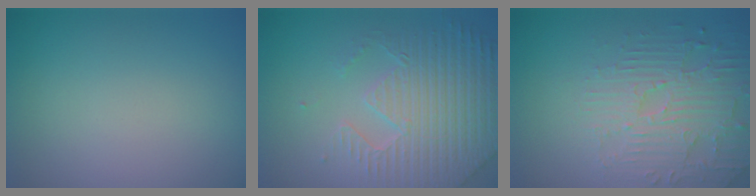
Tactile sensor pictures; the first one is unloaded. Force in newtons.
{"total": 6.6, "press": 5.3, "slide": 4.0}
{"total": 4.6, "press": 3.8, "slide": 2.6}